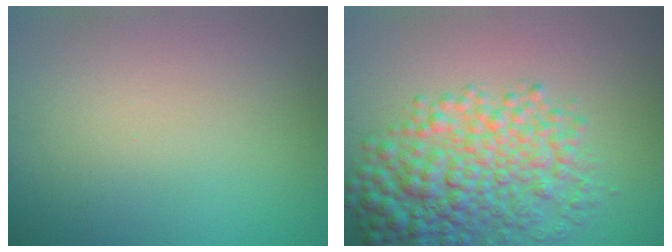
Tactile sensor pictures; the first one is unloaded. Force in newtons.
{"total": 7.7, "press": 7.7, "slide": 0.2}